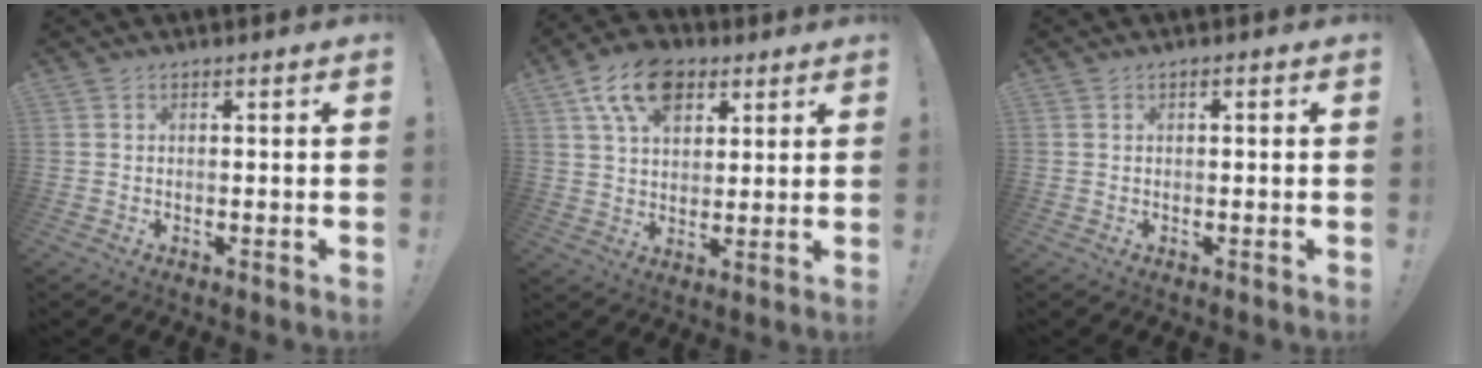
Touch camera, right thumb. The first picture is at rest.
{"total": 13.9, "force": [7.2, 9.1, 7.6], "torque": [-0.117, -0.023, 0.135]}
{"total": 0.5, "force": [-0.3, 0.4, 0.2], "torque": [-0.002, 0.004, -0.006]}